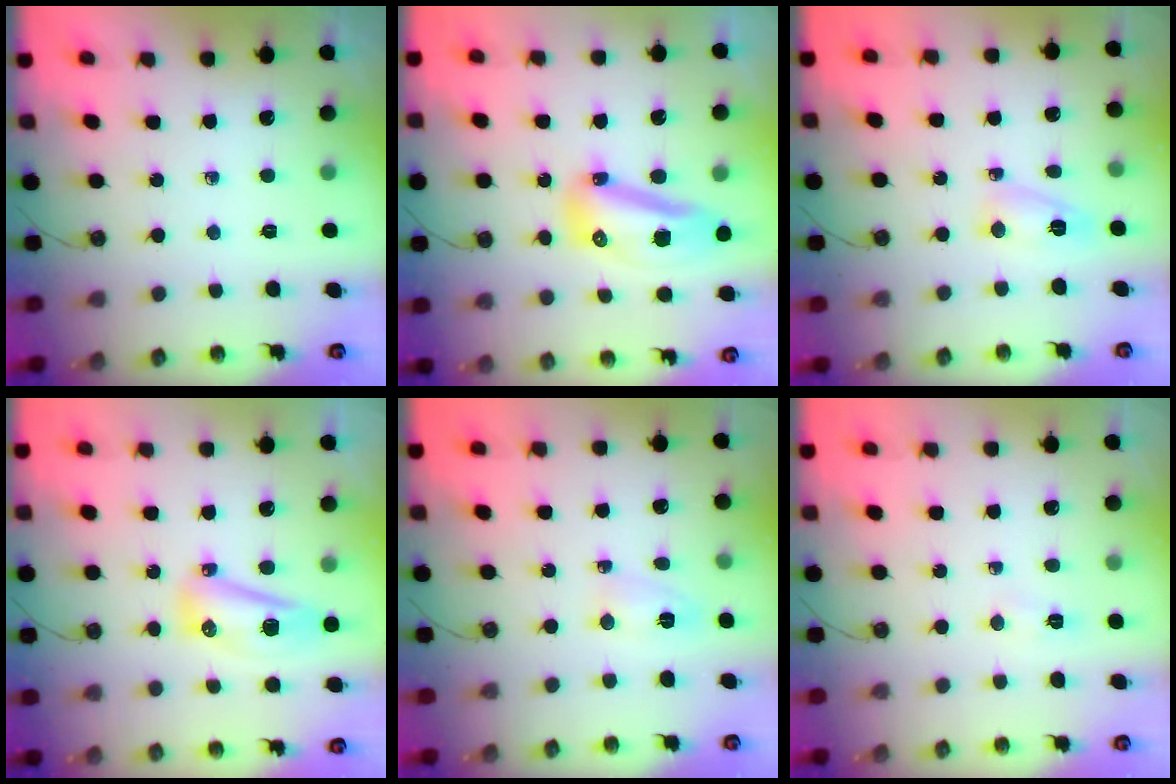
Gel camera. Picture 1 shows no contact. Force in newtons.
{"total": 12.9, "press": 12.8, "slide": 1.3}
{"total": 4.8, "press": 4.8, "slide": 0.3}
{"total": 10.8, "press": 10.8, "slide": 1.3}
{"total": 12.6, "press": 4.1, "slide": 11.9}
{"total": 3.9, "press": 3.8, "slide": 0.6}